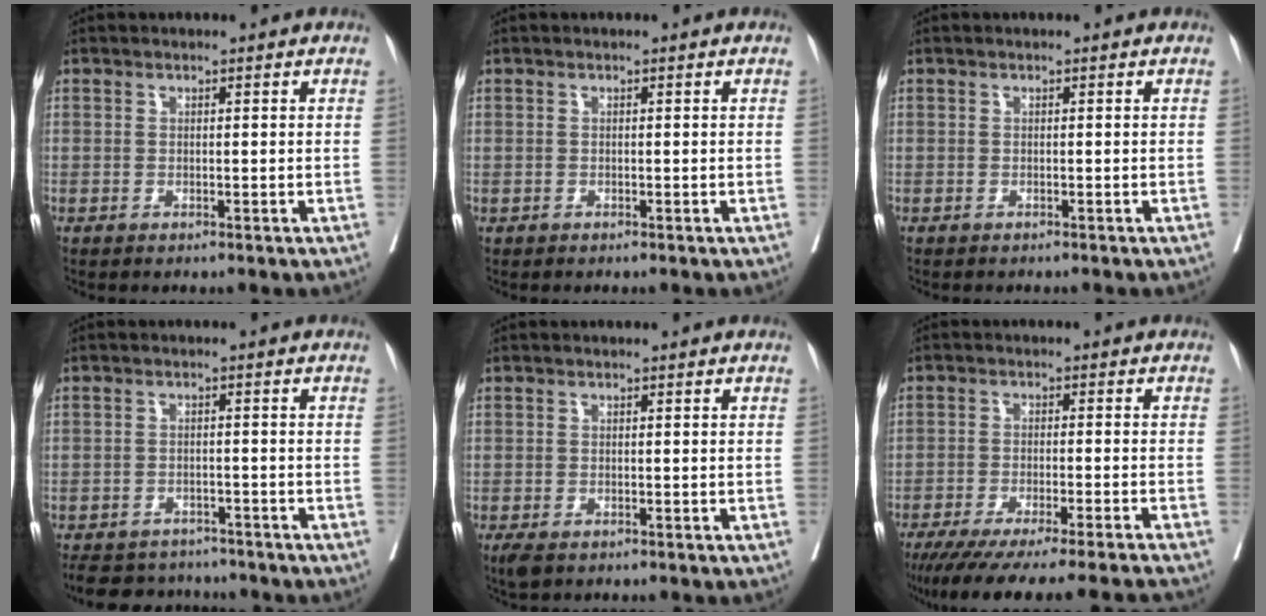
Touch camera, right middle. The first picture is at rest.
{"total": 0.0}
{"total": 1.2, "force": [-1.1, 0.1, 0.5], "torque": [-0.009, -0.002, -0.014]}
{"total": 9.4, "force": [-8.8, 2.9, 1.9], "torque": [-0.036, 0.006, -0.118]}
{"total": 2.6, "force": [-1.8, 1.2, 1.4], "torque": [-0.030, -0.008, -0.028]}
{"total": 18.9, "force": [-16.7, -1.1, 8.8], "torque": [-0.106, -0.067, -0.240]}